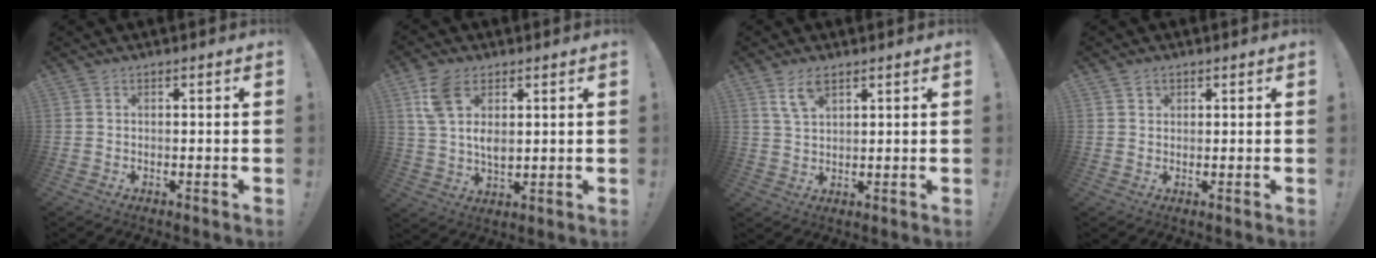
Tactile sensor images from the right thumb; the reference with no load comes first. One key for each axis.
{"total": 10.0, "fx": 4.1, "fy": 5.9, "fz": 7.0, "tx": -0.131, "ty": -0.015, "tz": 0.078}
{"total": 6.2, "fx": 3.6, "fy": 2.9, "fz": 4.1, "tx": -0.073, "ty": -0.010, "tz": 0.068}
{"total": 1.6, "fx": 1.2, "fy": 1.1, "fz": 0.3, "tx": 0.006, "ty": -0.008, "tz": 0.020}